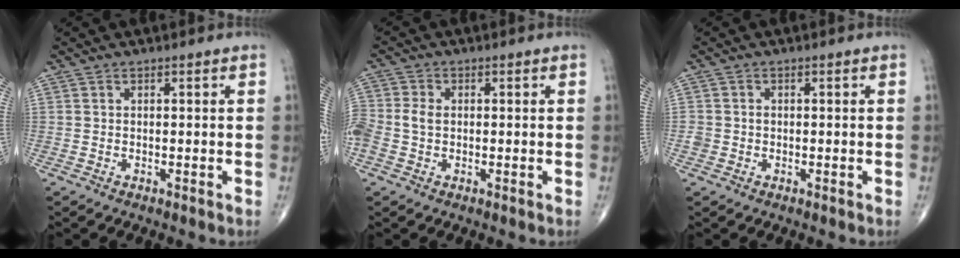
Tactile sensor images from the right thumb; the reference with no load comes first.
{"total": 5.0, "force": [-0.3, 3.7, 3.4], "torque": [-0.087, 0.011, -0.009]}
{"total": 1.7, "force": [-0.4, 1.6, 0.5], "torque": [0.000, 0.006, -0.006]}